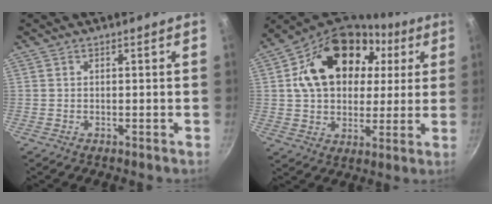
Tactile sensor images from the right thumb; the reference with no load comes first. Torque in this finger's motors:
{"motor_torque": [0.39, 4.61, 1.89, 0.30, 0.21]}